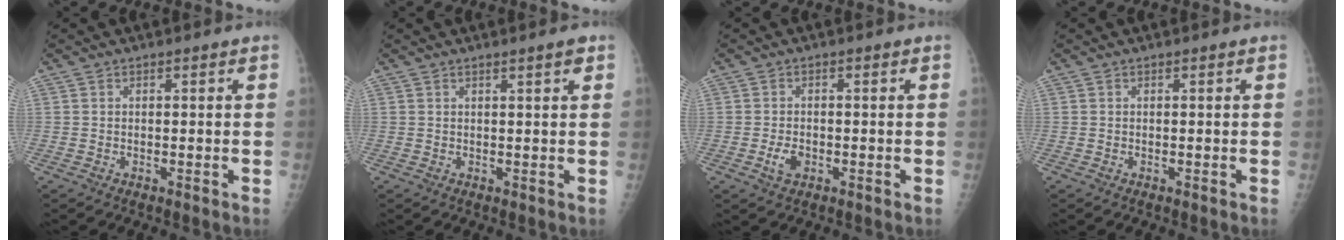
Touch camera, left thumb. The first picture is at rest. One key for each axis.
{"total": 1.6, "fx": 1.0, "fy": 0.0, "fz": 1.2, "tx": -0.017, "ty": -0.004, "tz": 0.015}
{"total": 2.8, "fx": -1.0, "fy": 1.8, "fz": 1.9, "tx": -0.034, "ty": 0.001, "tz": -0.016}
{"total": 0.0}